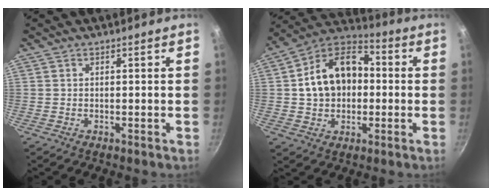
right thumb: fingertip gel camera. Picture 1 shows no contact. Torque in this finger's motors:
{"motor_torque": [2.09, 2.08, 0.69, 0.30, 0.11]}